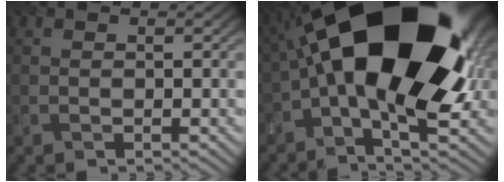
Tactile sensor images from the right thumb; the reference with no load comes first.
{"total": 21.5, "force": [2.1, 10.0, 18.8], "torque": [-0.328, -0.008, 0.032]}